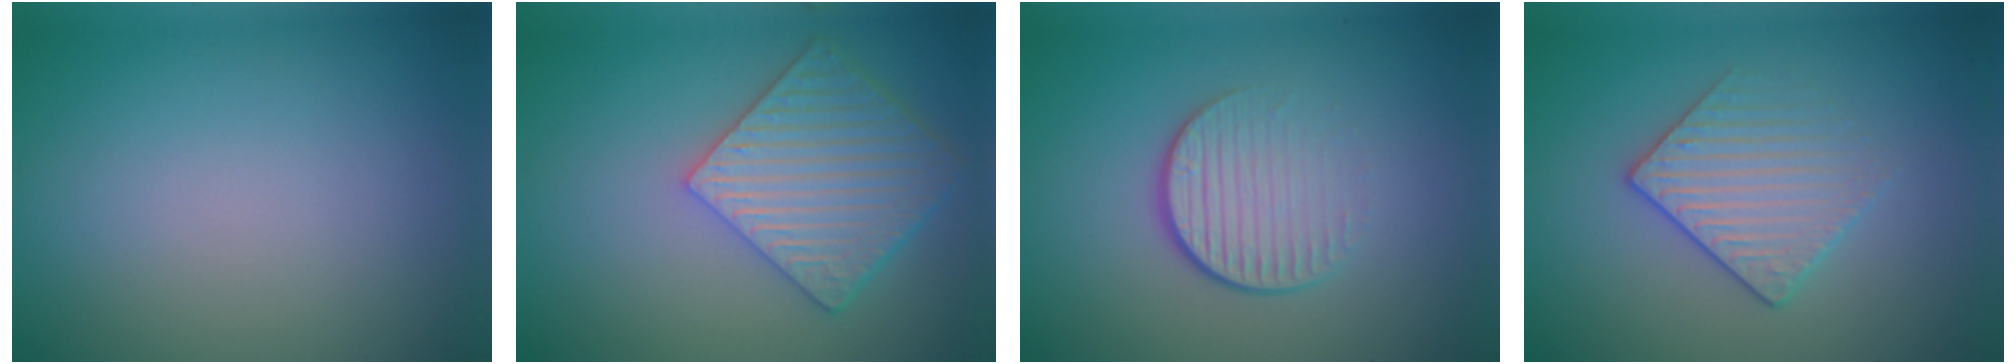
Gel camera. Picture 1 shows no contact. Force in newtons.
{"total": 5.9, "press": 5.0, "slide": 3.1}
{"total": 4.2, "press": 2.6, "slide": 3.2}
{"total": 3.1, "press": 2.9, "slide": 1.2}